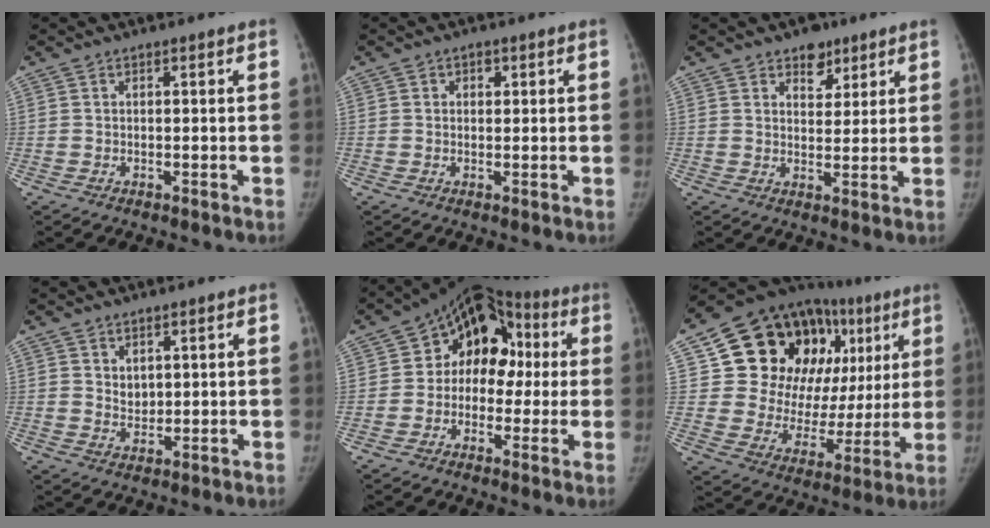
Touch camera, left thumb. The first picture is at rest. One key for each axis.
{"total": 1.7, "fx": 0.6, "fy": 1.4, "fz": 0.8, "tx": 0.002, "ty": 0.000, "tz": 0.004}
{"total": 5.3, "fx": 3.5, "fy": 3.4, "fz": 2.2, "tx": 0.000, "ty": -0.019, "tz": 0.053}
{"total": 2.6, "fx": 1.3, "fy": 1.9, "fz": 1.2, "tx": -0.007, "ty": -0.012, "tz": 0.027}
{"total": 14.0, "fx": 1.1, "fy": 10.4, "fz": 9.2, "tx": -0.072, "ty": 0.045, "tz": 0.000}
{"total": 27.8, "fx": 9.9, "fy": 18.5, "fz": 18.1, "tx": -0.199, "ty": 0.027, "tz": 0.163}